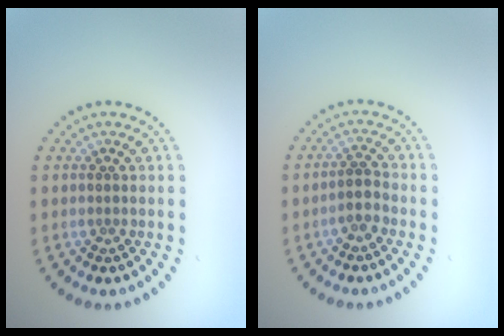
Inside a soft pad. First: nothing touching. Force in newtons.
{"total": 1.8, "press": 1.5, "slide": 1.0}